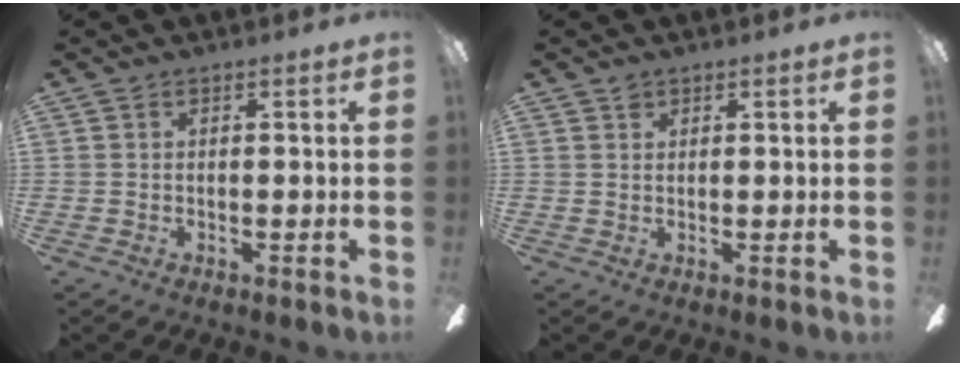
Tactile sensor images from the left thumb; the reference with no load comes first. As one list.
[{"total": 1.6, "force": [1.2, 1.0, 0.3], "torque": [0.001, -0.003, 0.020]}]